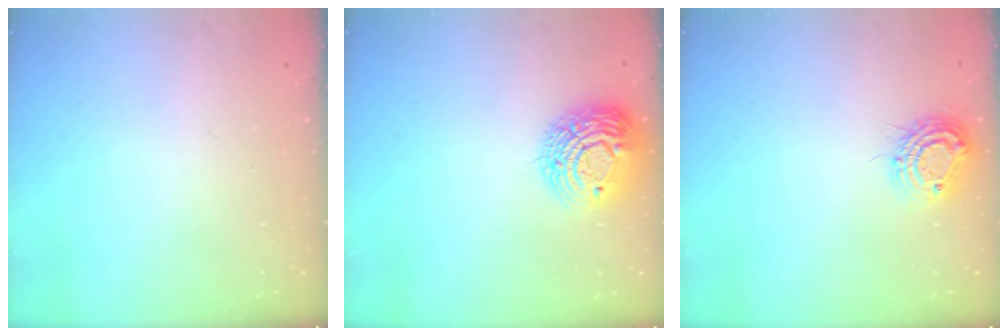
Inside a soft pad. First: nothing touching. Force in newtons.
{"total": 13.0, "press": 13.0, "slide": 1.0}
{"total": 10.2, "press": 10.2, "slide": 0.8}